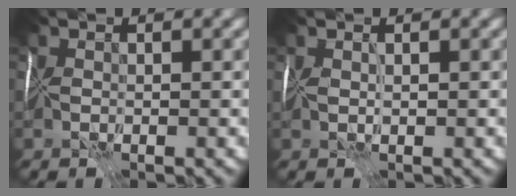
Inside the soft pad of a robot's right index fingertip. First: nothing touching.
{"total": 0.7, "force": [0.2, -0.7, -0.2], "torque": [0.009, -0.003, 0.005]}